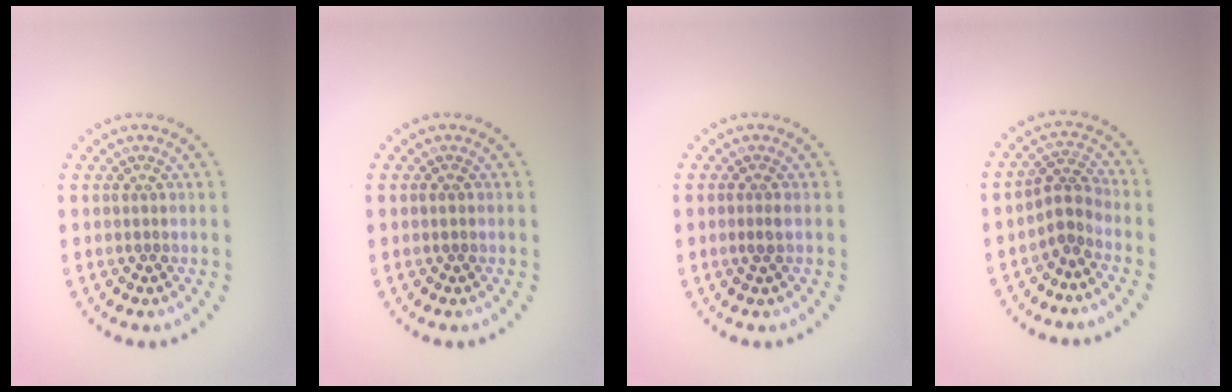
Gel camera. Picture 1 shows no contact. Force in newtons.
{"total": 0.5, "press": 0.5, "slide": 0.1}
{"total": 0.9, "press": 0.8, "slide": 0.4}
{"total": 2.3, "press": 1.6, "slide": 1.6}